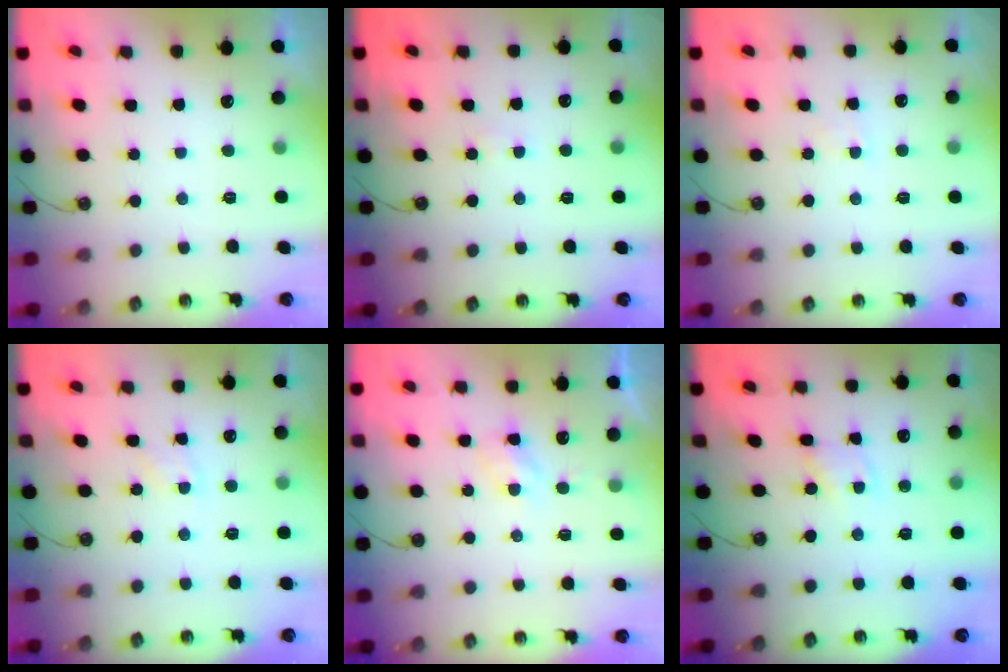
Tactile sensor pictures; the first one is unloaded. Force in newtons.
{"total": 1.9, "press": 1.9, "slide": 0.2}
{"total": 3.4, "press": 3.4, "slide": 0.5}
{"total": 5.0, "press": 4.9, "slide": 0.6}
{"total": 4.4, "press": 4.4, "slide": 0.5}
{"total": 2.8, "press": 2.8, "slide": 0.3}